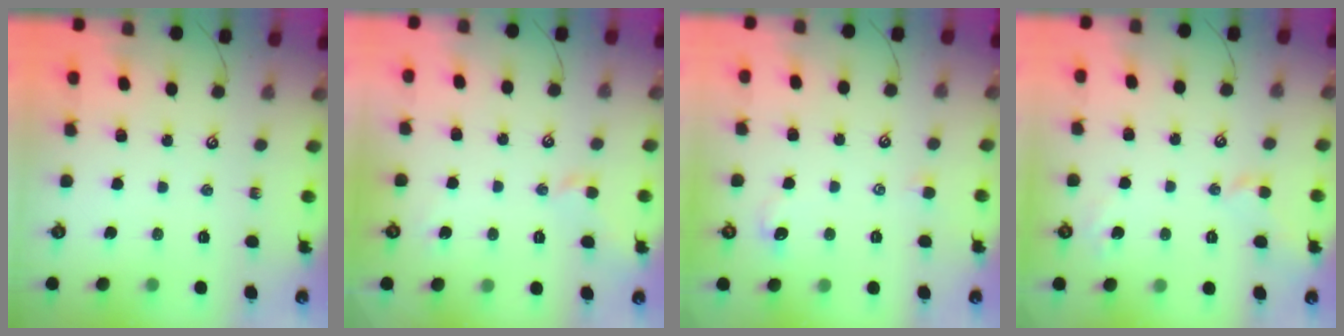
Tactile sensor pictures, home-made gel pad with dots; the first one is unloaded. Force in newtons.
{"total": 0.9, "press": 0.9, "slide": 0.1}
{"total": 0.6, "press": 0.1, "slide": 0.6}
{"total": 1.1, "press": 0.9, "slide": 0.7}